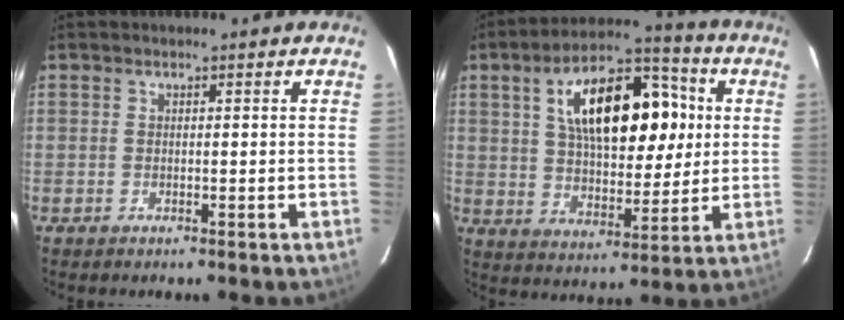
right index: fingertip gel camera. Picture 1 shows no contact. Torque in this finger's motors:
{"motor_torque": [0.88, -0.05, 1.05, 0.21]}